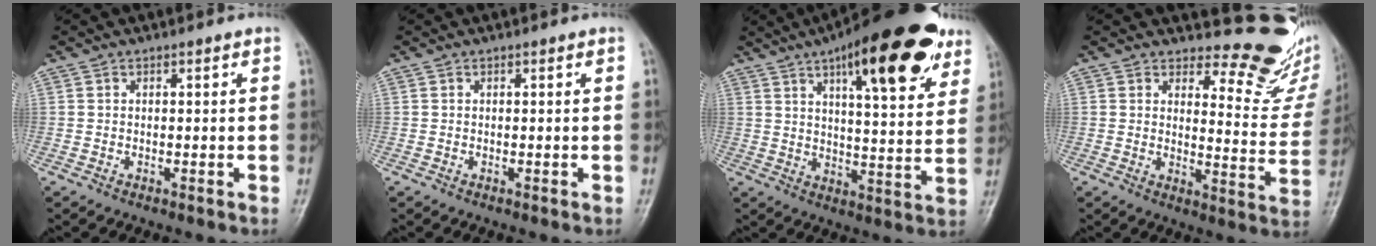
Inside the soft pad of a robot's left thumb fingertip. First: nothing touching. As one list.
[{"total": 0.0}, {"total": 22.6, "force": [12.5, 7.1, 17.4], "torque": [-0.225, -0.029, 0.180]}, {"total": 14.0, "force": [12.9, 4.7, 3.1], "torque": [0.004, -0.141, 0.139]}]